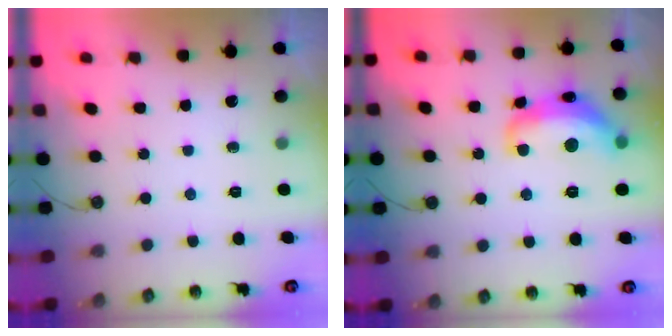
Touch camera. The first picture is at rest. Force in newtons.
{"total": 8.9, "press": 8.9, "slide": 0.6}